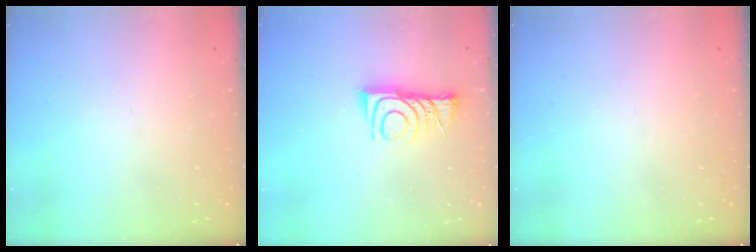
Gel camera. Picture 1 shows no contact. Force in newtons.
{"total": 10.2, "press": 10.2, "slide": 0.1}
{"total": 0.0}